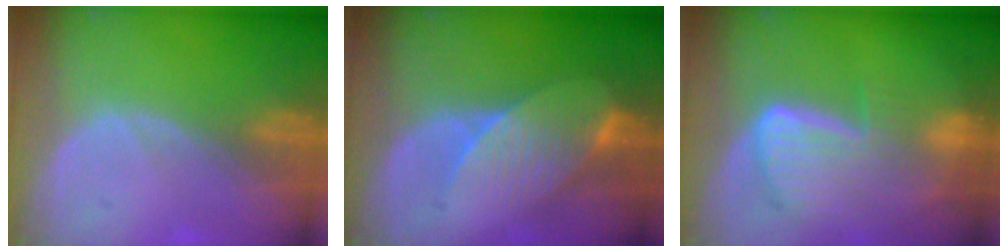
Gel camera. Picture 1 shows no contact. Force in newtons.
{"total": 8.4, "press": 7.5, "slide": 3.8}
{"total": 9.1, "press": 8.0, "slide": 4.3}